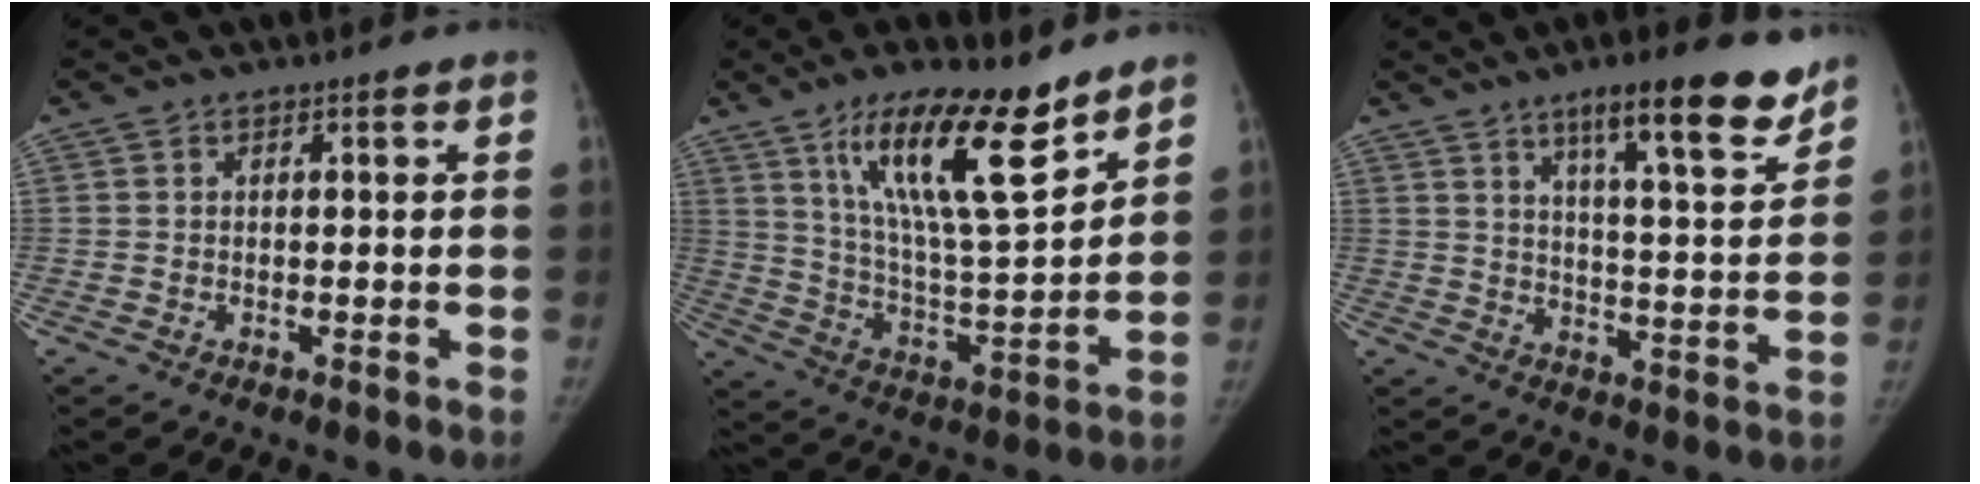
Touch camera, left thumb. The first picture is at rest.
{"total": 19.2, "force": [12.3, 4.7, 14.0], "torque": [-0.208, -0.074, 0.220]}
{"total": 14.5, "force": [10.0, 2.7, 10.1], "torque": [-0.126, -0.058, 0.154]}